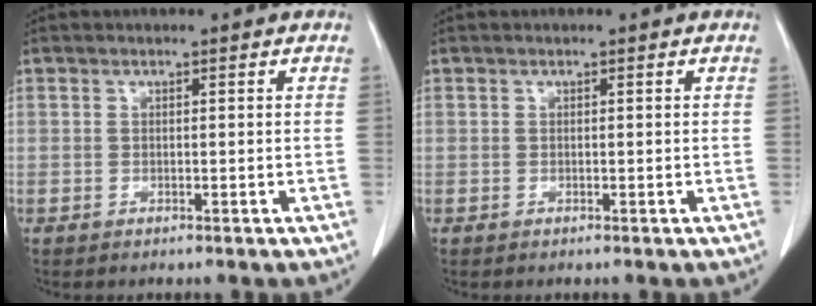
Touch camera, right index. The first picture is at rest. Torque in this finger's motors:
{"motor_torque": [0.00, 0.00, 0.00, 0.00]}